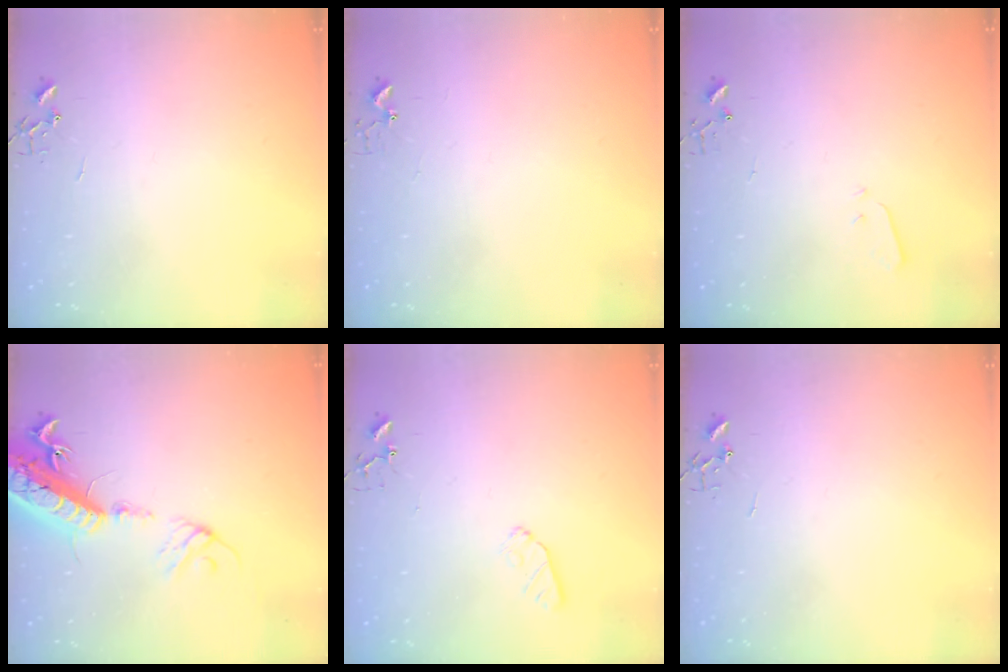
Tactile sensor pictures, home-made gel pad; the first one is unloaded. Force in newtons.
{"total": 2.7, "press": 2.7, "slide": 0.2}
{"total": 2.2, "press": 2.1, "slide": 0.3}
{"total": 22.7, "press": 22.1, "slide": 4.9}
{"total": 6.1, "press": 6.1, "slide": 0.8}
{"total": 0.0}